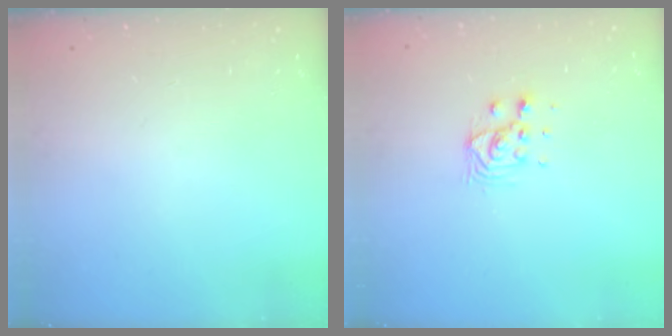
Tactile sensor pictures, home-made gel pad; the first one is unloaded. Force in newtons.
{"total": 7.6, "press": 7.6, "slide": 0.3}